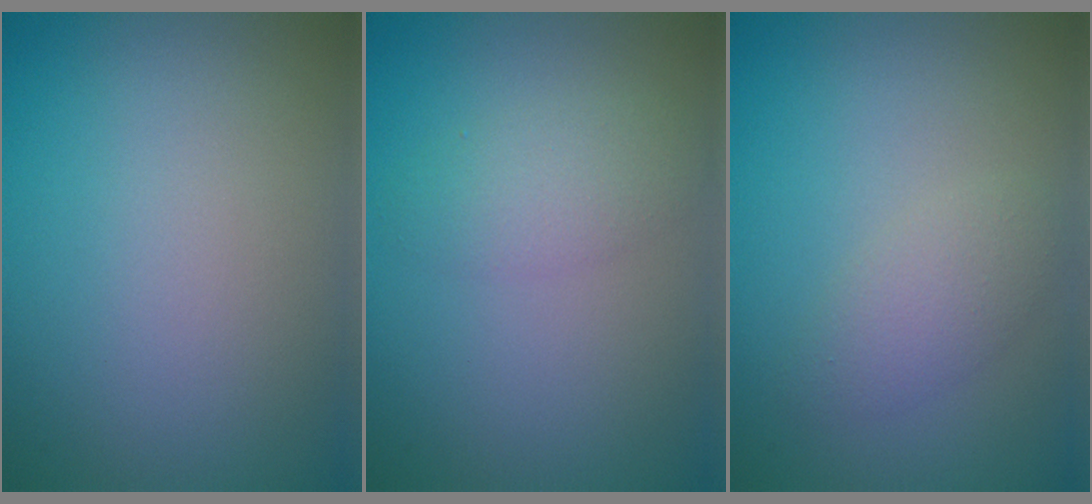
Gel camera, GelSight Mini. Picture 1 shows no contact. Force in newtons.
{"total": 2.3, "press": 2.3, "slide": 0.1}
{"total": 2.1, "press": 2.1, "slide": 0.2}